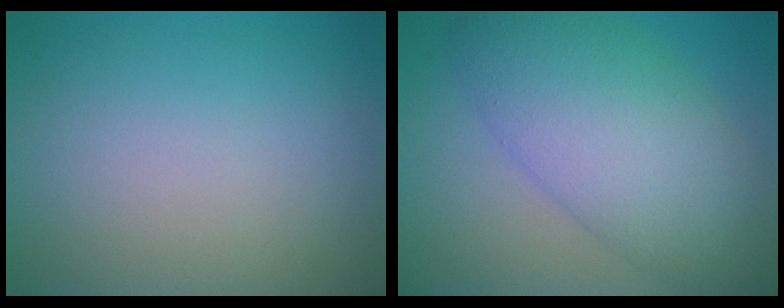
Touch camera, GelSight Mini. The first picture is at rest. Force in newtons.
{"total": 9.1, "press": 9.1, "slide": 0.2}